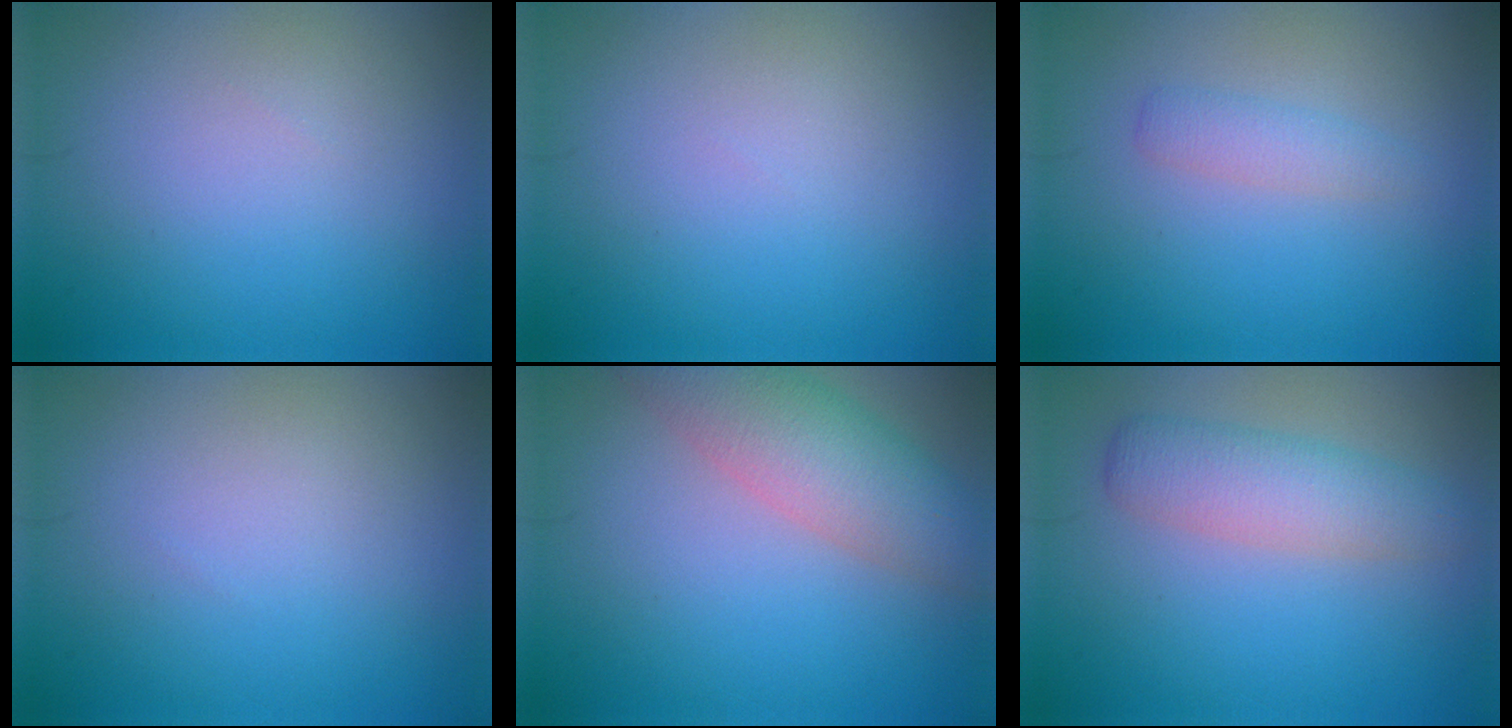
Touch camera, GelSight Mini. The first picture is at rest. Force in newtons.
{"total": 0.0}
{"total": 1.7, "press": 1.7, "slide": 0.1}
{"total": 0.0}
{"total": 5.7, "press": 5.7, "slide": 0.3}
{"total": 3.9, "press": 3.9, "slide": 0.2}